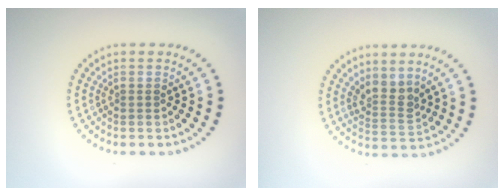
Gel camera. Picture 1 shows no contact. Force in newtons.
{"total": 2.6, "press": 2.0, "slide": 1.7}